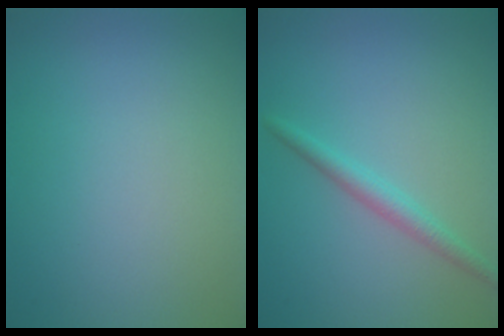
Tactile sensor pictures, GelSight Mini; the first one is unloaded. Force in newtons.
{"total": 2.0, "press": 2.0, "slide": 0.0}